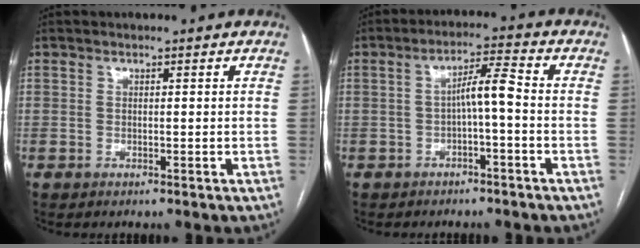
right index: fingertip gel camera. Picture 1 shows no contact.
{"total": 4.8, "force": [-0.8, 0.5, 4.7], "torque": [-0.077, 0.018, -0.012]}